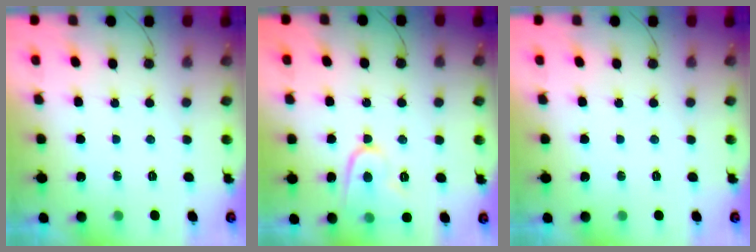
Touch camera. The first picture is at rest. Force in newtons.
{"total": 9.3, "press": 9.3, "slide": 0.9}
{"total": 0.0}